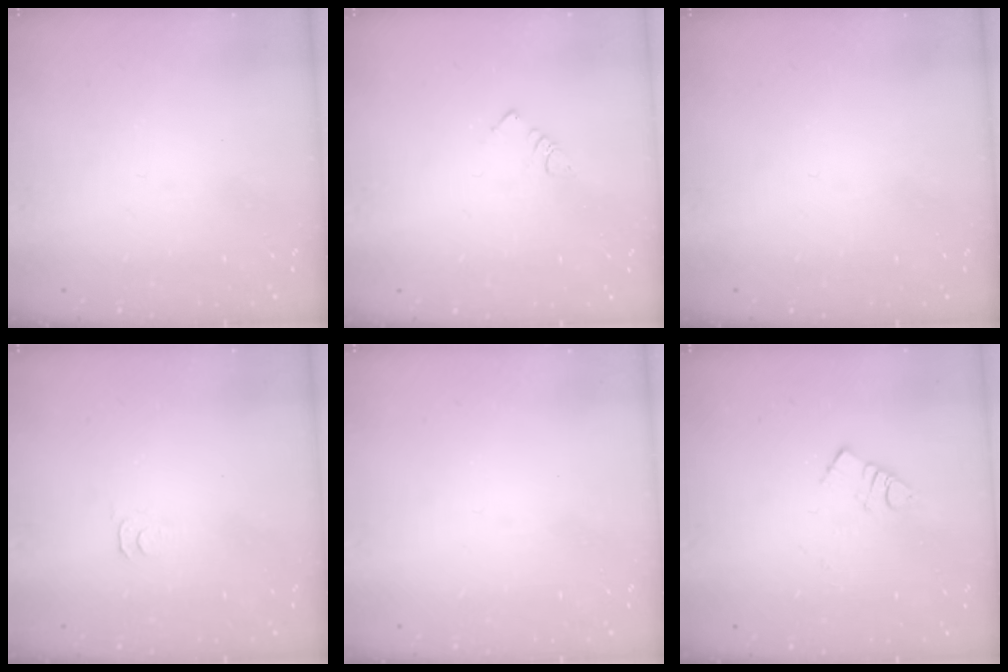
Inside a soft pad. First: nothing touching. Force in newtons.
{"total": 3.4, "press": 3.4, "slide": 0.5}
{"total": 0.0}
{"total": 2.8, "press": 2.7, "slide": 0.5}
{"total": 0.0}
{"total": 3.9, "press": 3.9, "slide": 0.5}